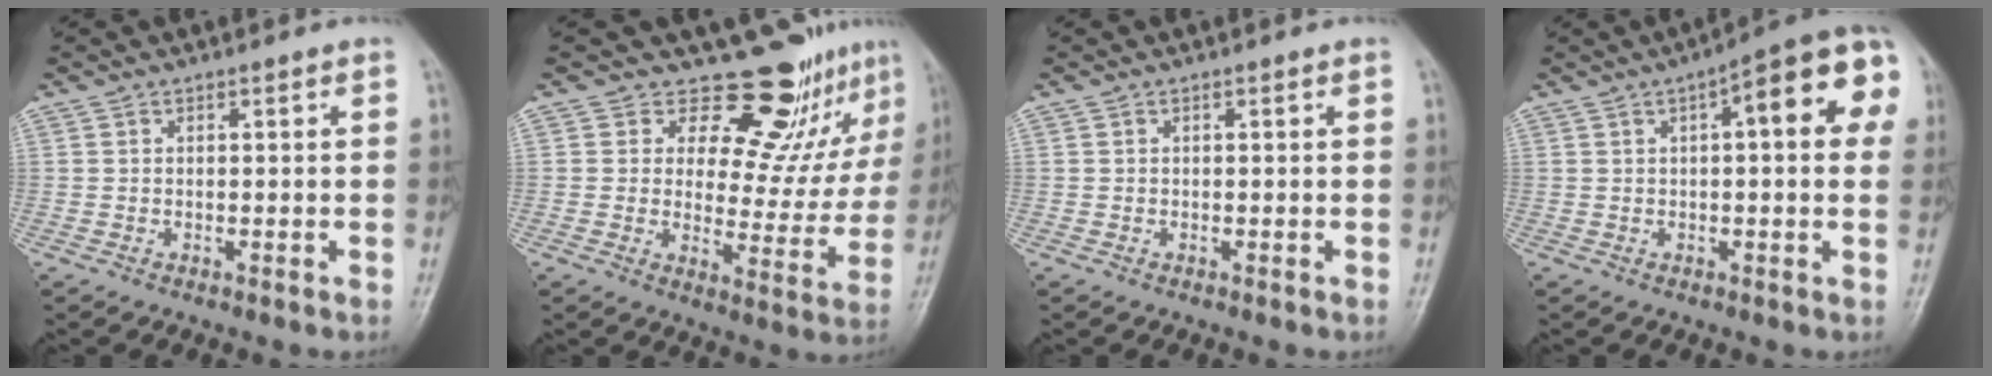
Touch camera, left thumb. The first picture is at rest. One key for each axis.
{"total": 14.0, "fx": 11.7, "fy": 6.0, "fz": 4.8, "tx": -0.009, "ty": -0.096, "tz": 0.145}
{"total": 0.0}
{"total": 13.6, "fx": 3.7, "fy": 4.4, "fz": 12.3, "tx": -0.132, "ty": 0.023, "tz": 0.034}